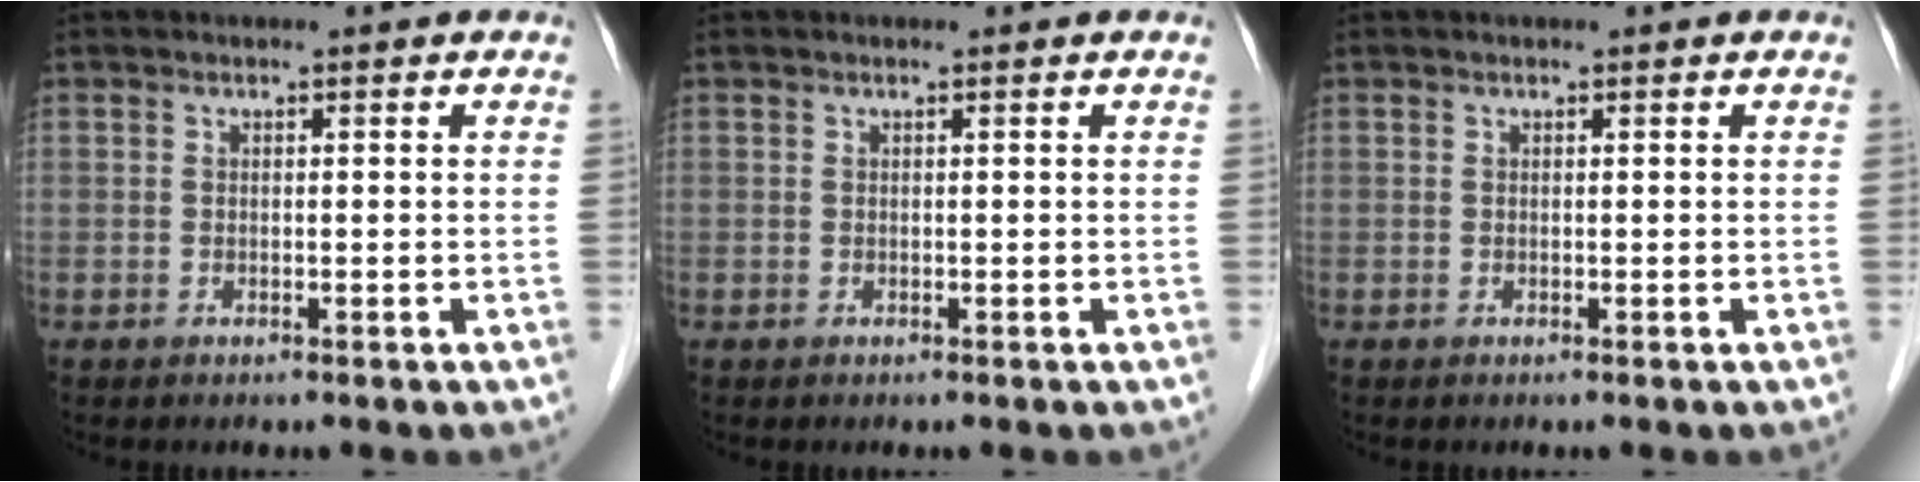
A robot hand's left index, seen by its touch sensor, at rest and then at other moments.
{"total": 0.0}
{"total": 0.0}